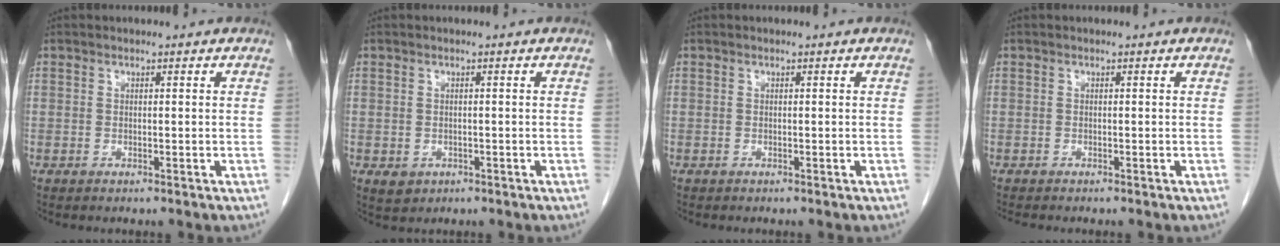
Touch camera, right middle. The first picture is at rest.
{"total": 2.1, "force": [-0.7, 1.8, 0.8], "torque": [-0.013, 0.001, 0.000]}
{"total": 0.0}
{"total": 1.6, "force": [-1.5, 0.2, 0.7], "torque": [-0.015, -0.004, -0.021]}